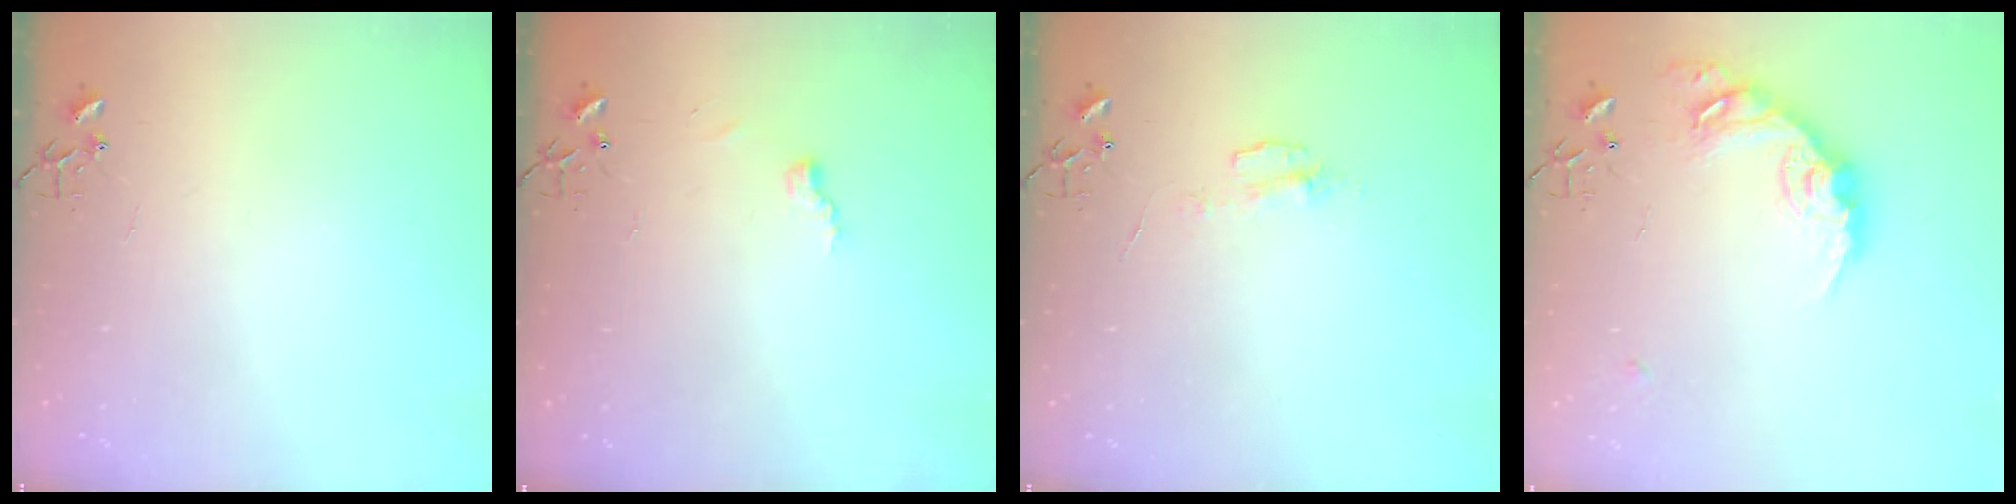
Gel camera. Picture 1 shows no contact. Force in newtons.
{"total": 5.5, "press": 5.5, "slide": 0.6}
{"total": 5.6, "press": 5.5, "slide": 0.7}
{"total": 18.5, "press": 18.5, "slide": 0.9}